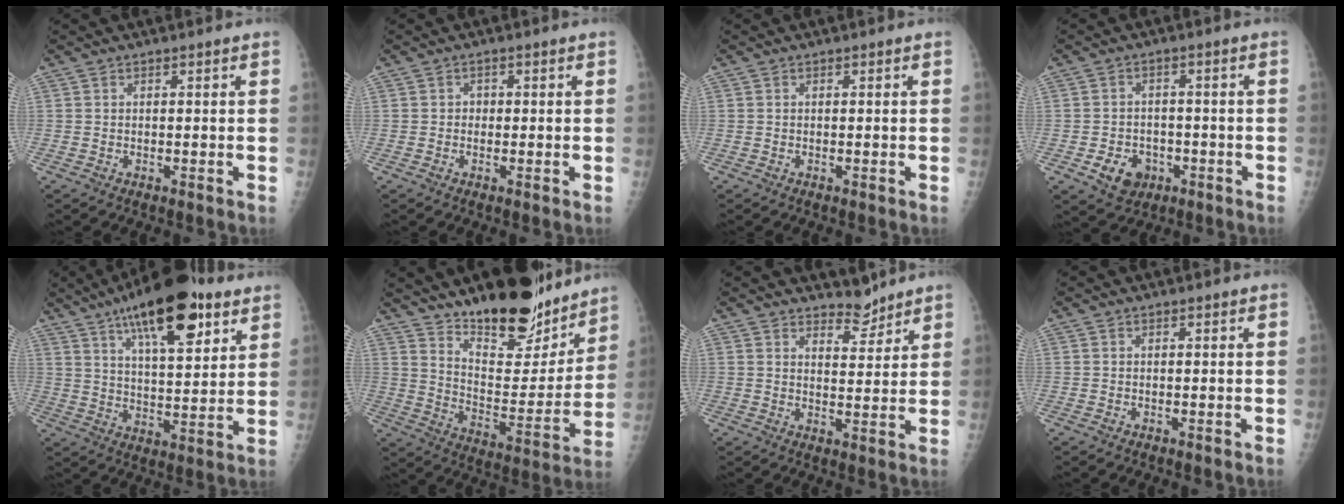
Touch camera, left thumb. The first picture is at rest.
{"total": 1.0, "force": [-0.1, 1.0, 0.4], "torque": [0.003, 0.004, -0.003]}
{"total": 0.0}
{"total": 6.2, "force": [-2.5, 5.0, 2.8], "torque": [-0.026, 0.014, -0.030]}
{"total": 19.8, "force": [11.3, 7.1, 14.7], "torque": [-0.203, -0.034, 0.178]}
{"total": 21.2, "force": [16.7, 7.6, 10.6], "torque": [-0.114, -0.110, 0.265]}
{"total": 4.3, "force": [4.0, 1.4, 0.5], "torque": [0.009, -0.037, 0.068]}
{"total": 0.0}